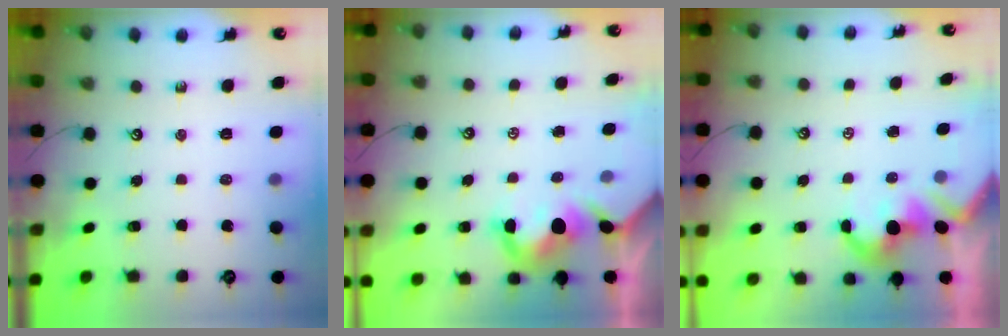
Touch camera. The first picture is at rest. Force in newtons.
{"total": 4.0, "press": 3.8, "slide": 1.1}
{"total": 1.7, "press": 1.4, "slide": 0.9}